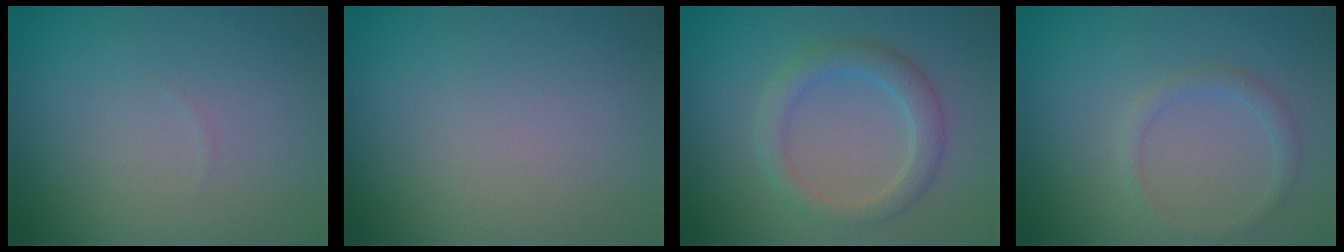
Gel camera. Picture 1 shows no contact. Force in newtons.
{"total": 0.0}
{"total": 3.1, "press": 3.1, "slide": 0.3}
{"total": 1.4, "press": 1.4, "slide": 0.0}